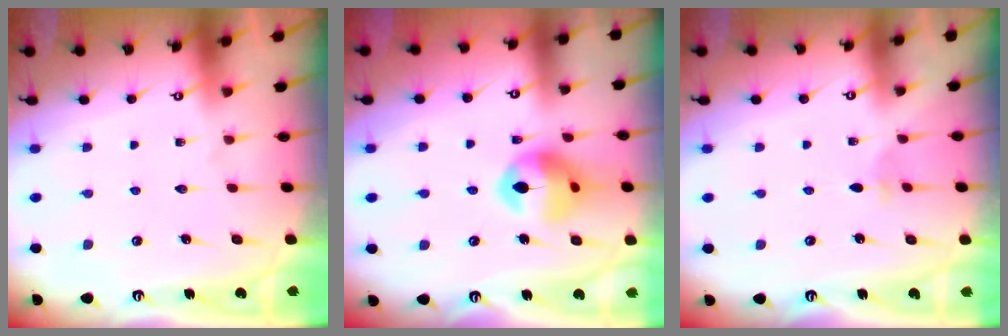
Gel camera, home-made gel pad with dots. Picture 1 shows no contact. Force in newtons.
{"total": 13.2, "press": 13.1, "slide": 1.6}
{"total": 1.8, "press": 1.8, "slide": 0.3}